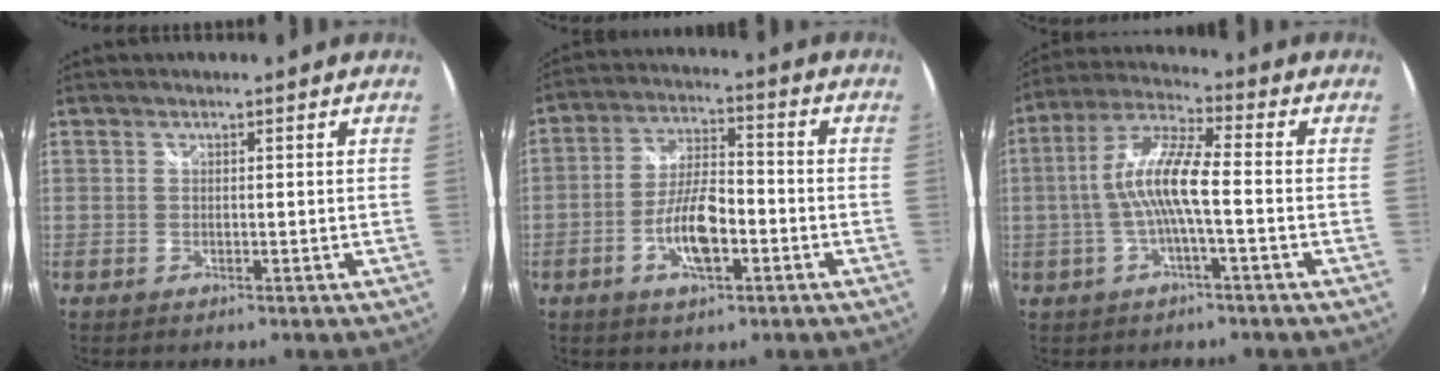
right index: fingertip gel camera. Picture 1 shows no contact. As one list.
[{"total": 9.6, "force": [-3.6, 3.6, 8.1], "torque": [-0.163, 0.004, -0.064]}, {"total": 9.7, "force": [-1.5, 1.2, 9.5], "torque": [-0.198, 0.012, -0.027]}]